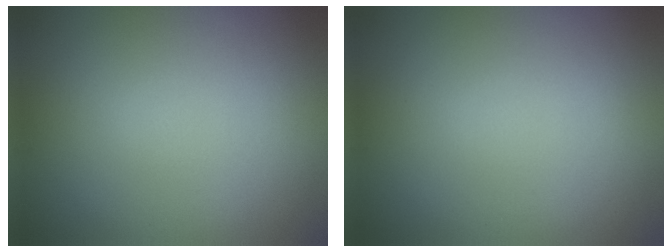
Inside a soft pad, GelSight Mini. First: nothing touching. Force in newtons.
{"total": 0.0}